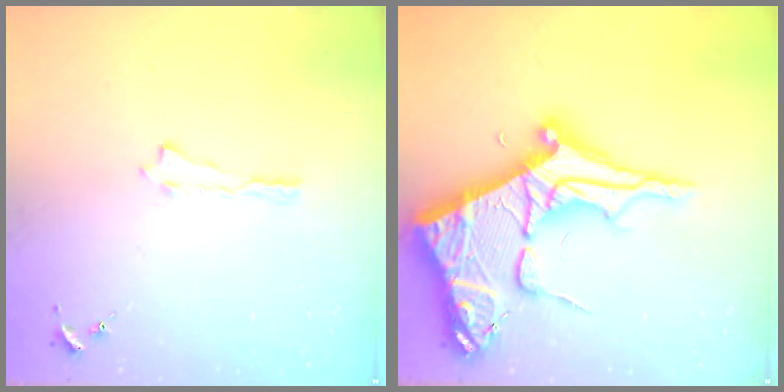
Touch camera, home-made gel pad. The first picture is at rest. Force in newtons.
{"total": 12.4, "press": 12.4, "slide": 1.4}